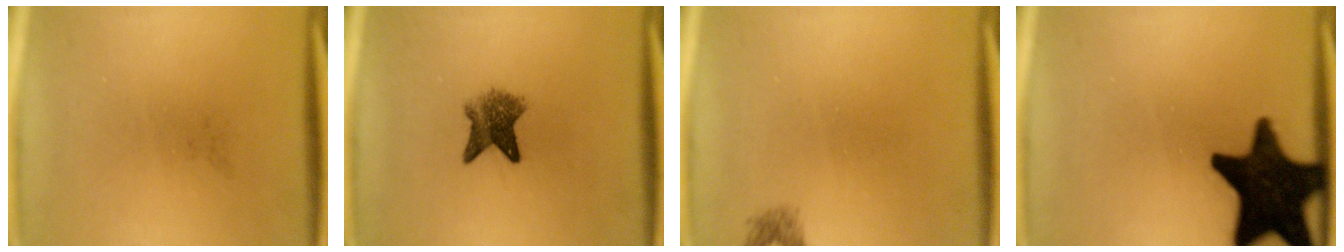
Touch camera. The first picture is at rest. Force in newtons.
{"total": 4.9}
{"total": 1.1}
{"total": 18.7}